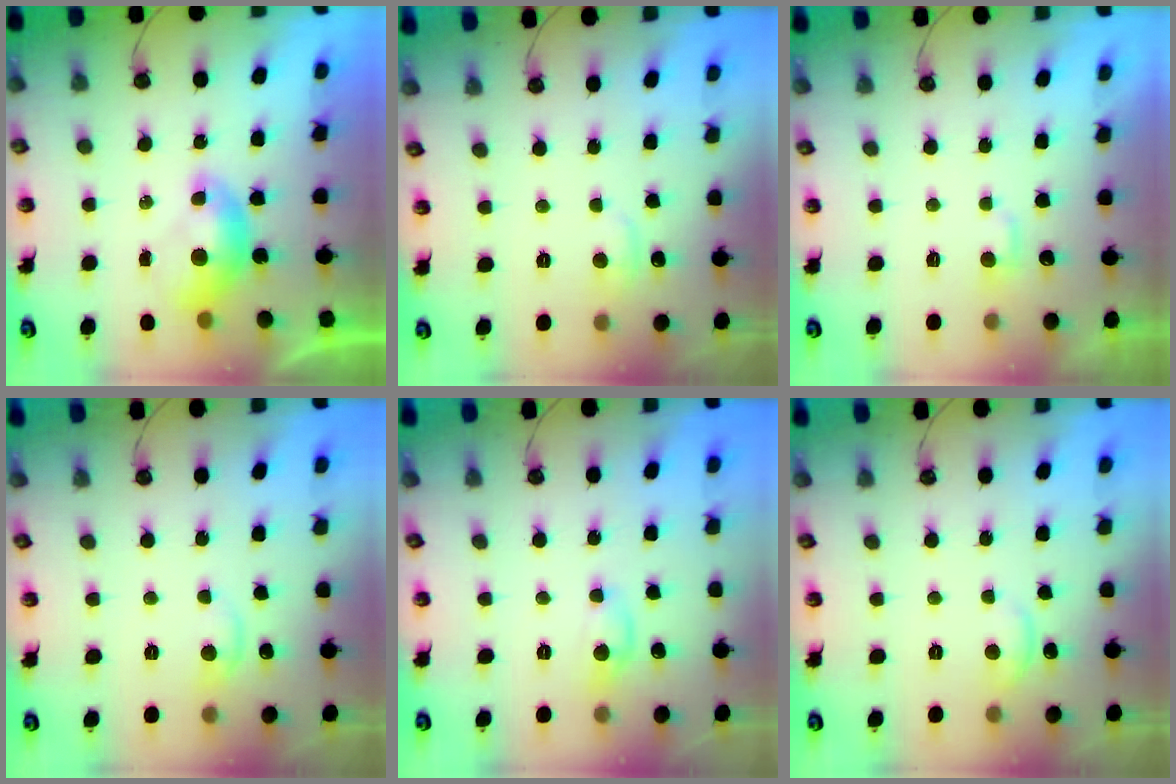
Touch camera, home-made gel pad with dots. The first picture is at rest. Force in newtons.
{"total": 2.3, "press": 2.3, "slide": 0.6}
{"total": 2.0, "press": 2.0, "slide": 0.4}
{"total": 1.6, "press": 1.3, "slide": 0.9}
{"total": 1.1, "press": 1.0, "slide": 0.2}
{"total": 1.9, "press": 1.9, "slide": 0.4}